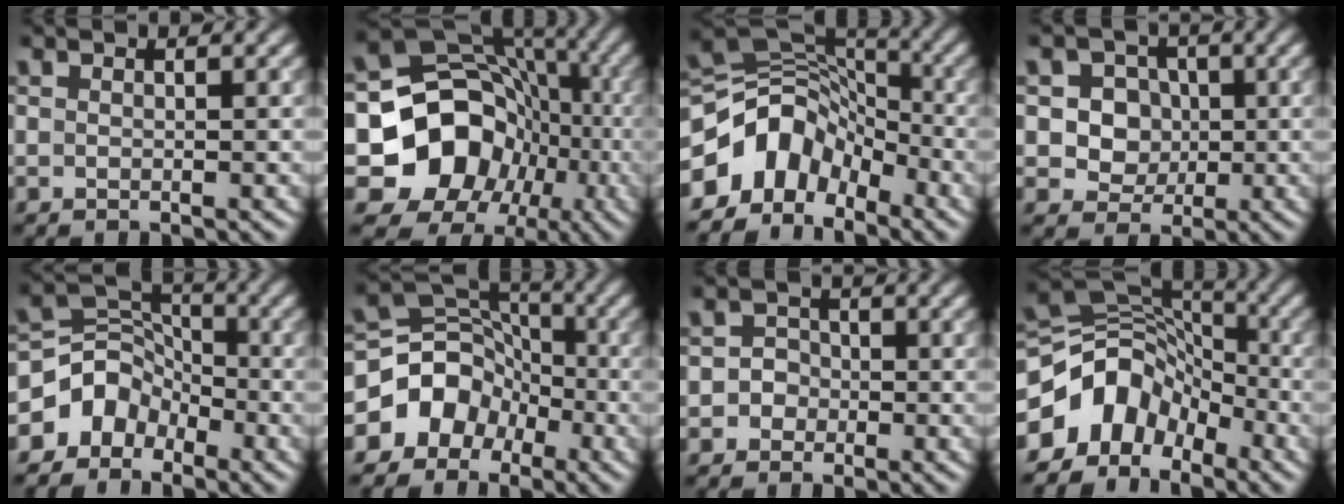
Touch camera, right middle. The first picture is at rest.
{"total": 13.3, "force": [-3.8, 11.4, 5.9], "torque": [-0.119, -0.010, -0.078]}
{"total": 8.2, "force": [-4.1, 5.7, 4.1], "torque": [-0.065, 0.015, -0.091]}
{"total": 5.4, "force": [0.7, 4.9, 2.3], "torque": [-0.017, 0.017, 0.004]}
{"total": 4.7, "force": [-2.7, 3.7, 1.2], "torque": [-0.011, 0.008, -0.061]}
{"total": 7.0, "force": [-3.1, 5.7, 2.4], "torque": [-0.027, 0.017, -0.078]}
{"total": 2.0, "force": [-0.5, 1.8, 0.4], "torque": [0.023, 0.005, -0.020]}
{"total": 8.3, "force": [-4.1, 5.9, 4.0], "torque": [-0.066, 0.012, -0.094]}